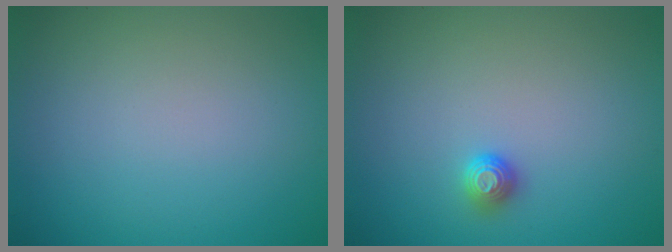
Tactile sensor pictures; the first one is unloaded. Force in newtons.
{"total": 1.1, "press": 1.0, "slide": 0.4}